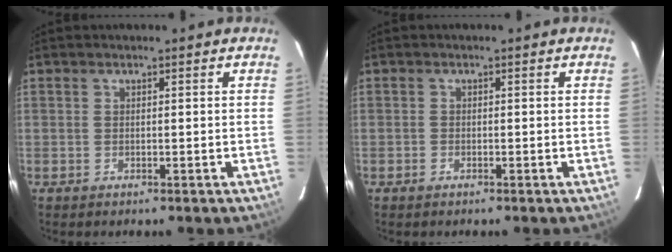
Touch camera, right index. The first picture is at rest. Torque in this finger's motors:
{"motor_torque": [-0.10, -0.11, -0.06, -0.03]}